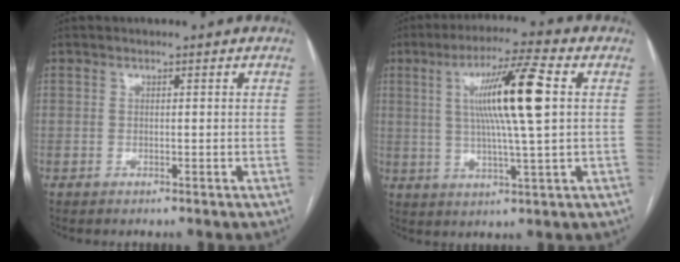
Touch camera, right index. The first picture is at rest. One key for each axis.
{"total": 12.6, "fx": 2.6, "fy": -0.2, "fz": 12.4, "tx": -0.219, "ty": 0.006, "tz": 0.045}